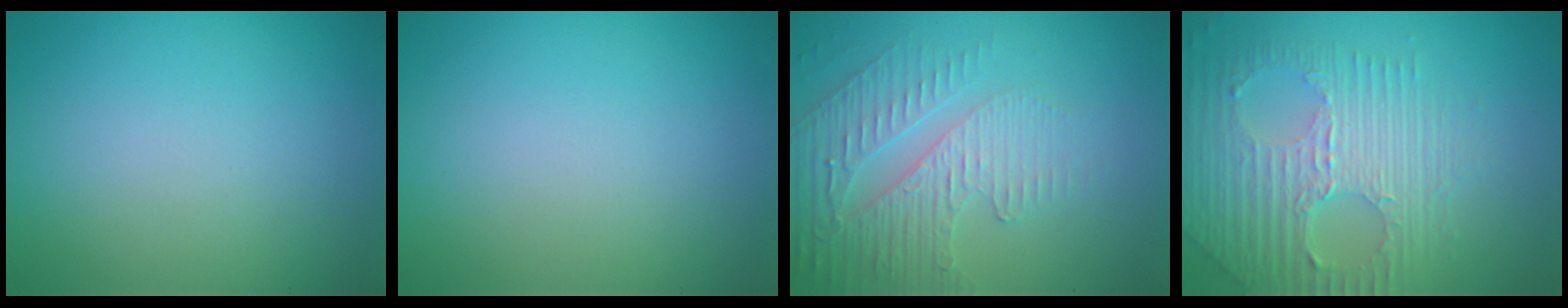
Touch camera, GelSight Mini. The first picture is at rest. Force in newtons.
{"total": 0.0}
{"total": 3.8, "press": 3.6, "slide": 1.2}
{"total": 7.1, "press": 4.8, "slide": 5.2}